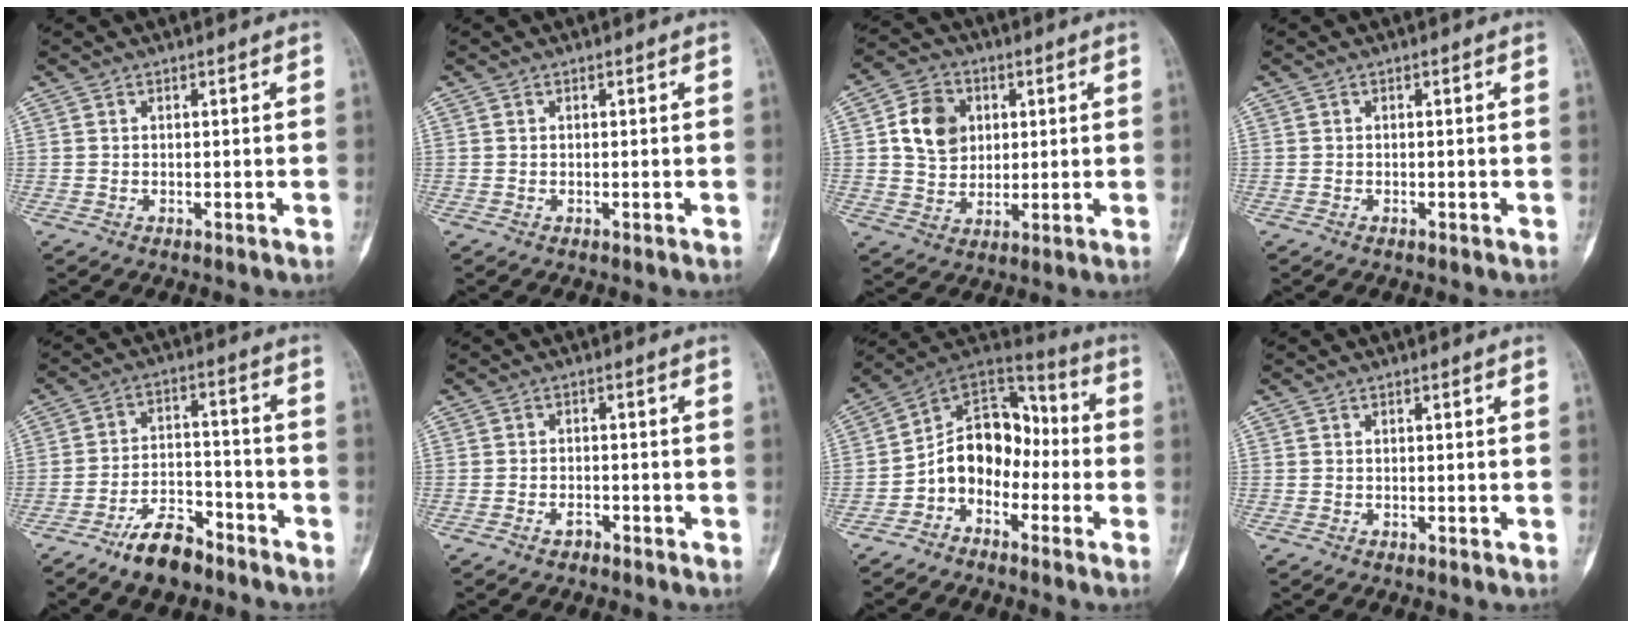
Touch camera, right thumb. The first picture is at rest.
{"total": 0.0}
{"total": 10.1, "force": [2.4, 8.2, 5.4], "torque": [-0.063, -0.003, 0.042]}
{"total": 0.0}
{"total": 9.7, "force": [-7.2, 4.3, 4.8], "torque": [-0.065, 0.055, -0.131]}
{"total": 1.9, "force": [-1.4, 1.2, 0.7], "torque": [-0.009, 0.010, -0.023]}
{"total": 13.1, "force": [-3.6, 9.8, 7.9], "torque": [-0.091, 0.075, -0.078]}
{"total": 0.0}